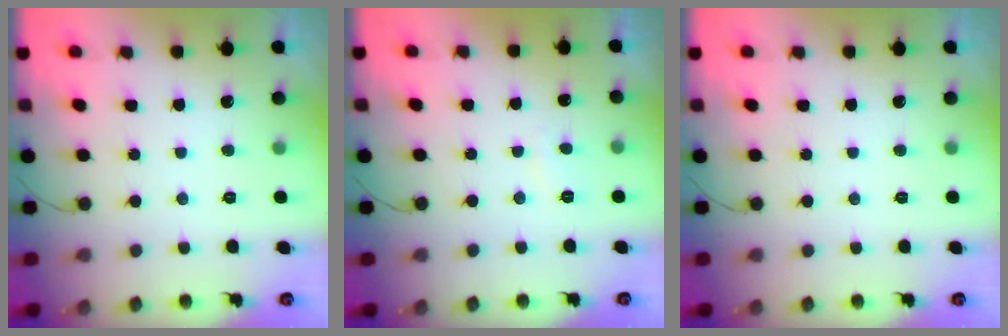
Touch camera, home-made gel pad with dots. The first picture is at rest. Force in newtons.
{"total": 1.6, "press": 1.6, "slide": 0.5}
{"total": 0.0}